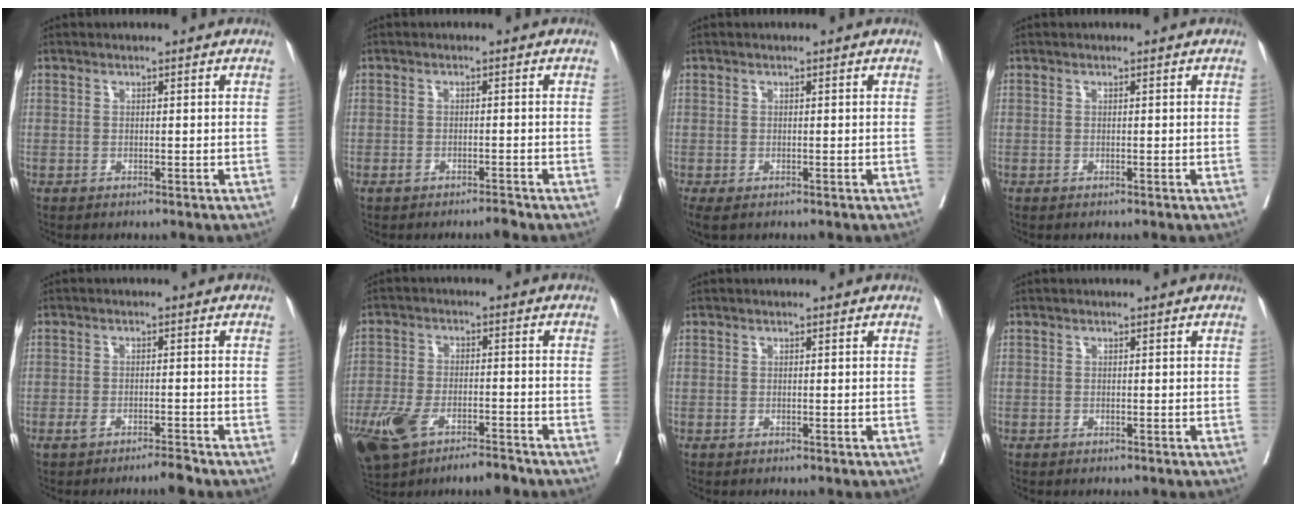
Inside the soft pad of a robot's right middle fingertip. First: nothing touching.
{"total": 1.6, "force": [-1.4, 0.1, 0.8], "torque": [-0.014, -0.001, -0.025]}
{"total": 2.6, "force": [-1.6, 1.2, 1.6], "torque": [-0.026, -0.010, -0.025]}
{"total": 0.0}
{"total": 2.6, "force": [-2.1, 0.1, 1.5], "torque": [-0.028, 0.000, -0.038]}
{"total": 10.6, "force": [-7.0, 3.7, 7.0], "torque": [-0.137, -0.001, -0.122]}
{"total": 0.0}
{"total": 0.0}